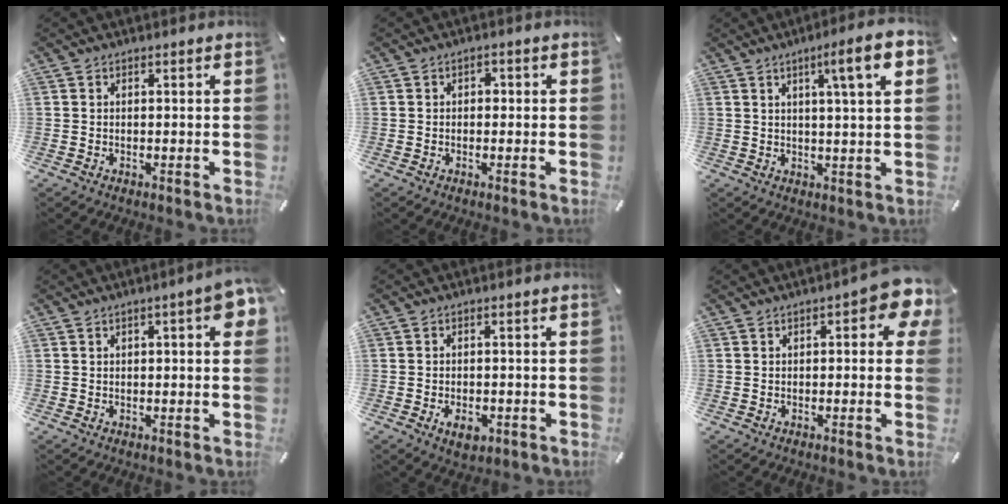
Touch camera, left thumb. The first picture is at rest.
{"total": 1.1, "force": [-0.3, 1.0, 0.4], "torque": [-0.011, 0.006, -0.009]}
{"total": 9.8, "force": [4.0, 0.8, 8.9], "torque": [-0.143, -0.007, 0.057]}
{"total": 5.9, "force": [2.2, 1.4, 5.3], "torque": [-0.084, 0.005, 0.033]}
{"total": 3.5, "force": [-1.2, 2.2, 2.5], "torque": [-0.056, 0.002, -0.023]}
{"total": 7.3, "force": [1.9, 3.2, 6.3], "torque": [-0.078, -0.005, 0.028]}